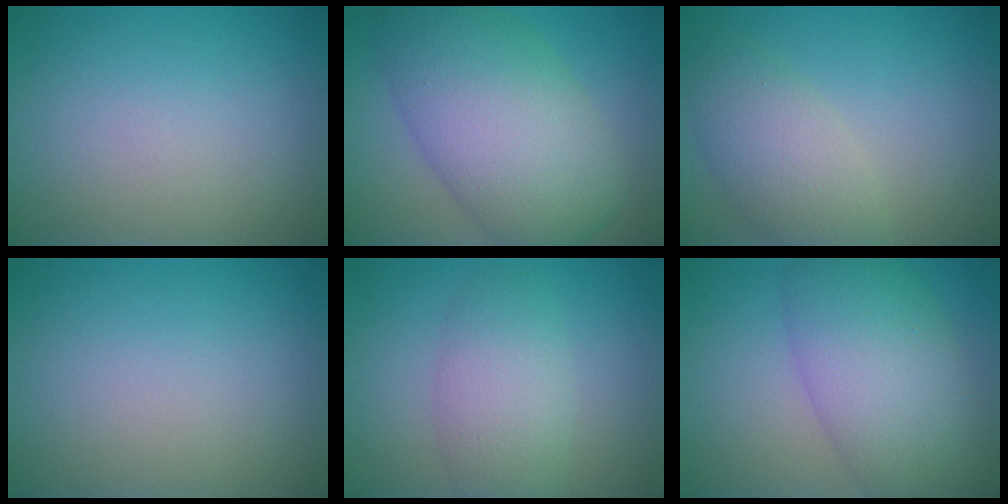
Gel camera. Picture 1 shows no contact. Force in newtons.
{"total": 10.8, "press": 10.8, "slide": 0.3}
{"total": 4.6, "press": 4.6, "slide": 0.3}
{"total": 0.0}
{"total": 4.5, "press": 4.5, "slide": 0.1}
{"total": 8.5, "press": 8.5, "slide": 0.5}